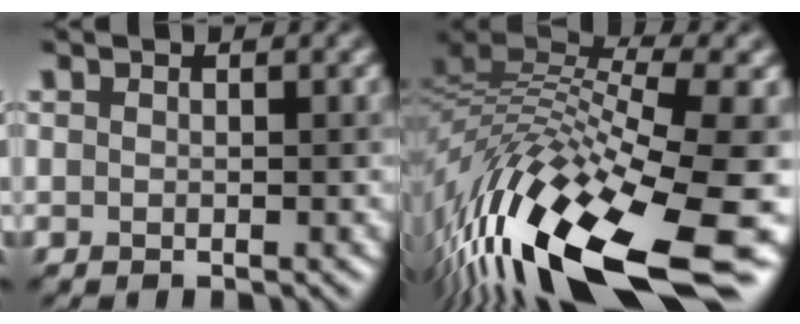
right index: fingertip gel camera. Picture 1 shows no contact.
{"total": 16.8, "force": [-6.2, 5.1, 14.7], "torque": [-0.292, 0.012, -0.111]}